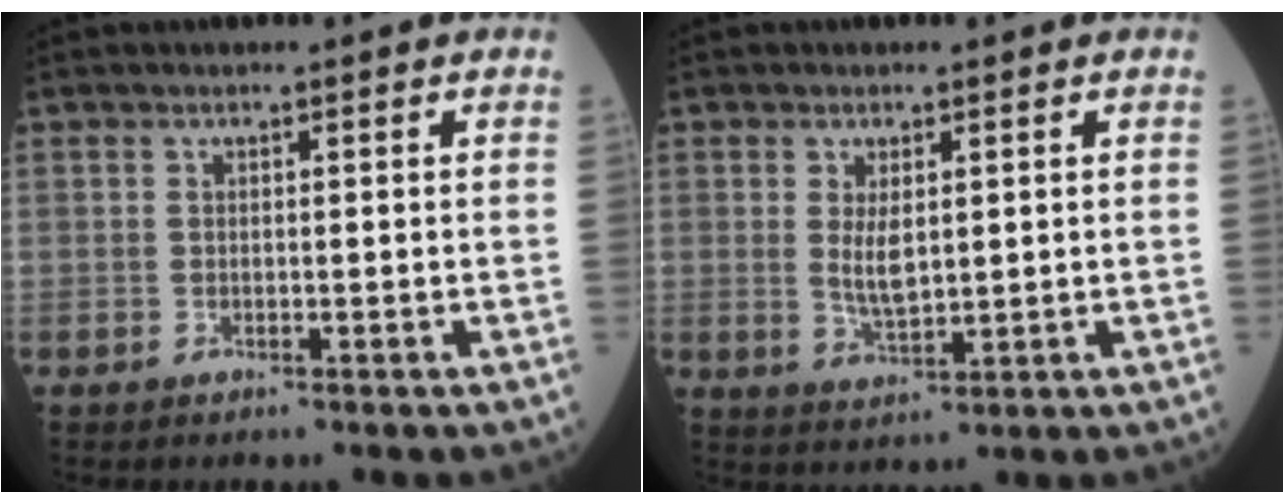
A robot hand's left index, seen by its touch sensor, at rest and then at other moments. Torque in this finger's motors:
{"motor_torque": [0.56, -0.51, 0.18, 0.04]}